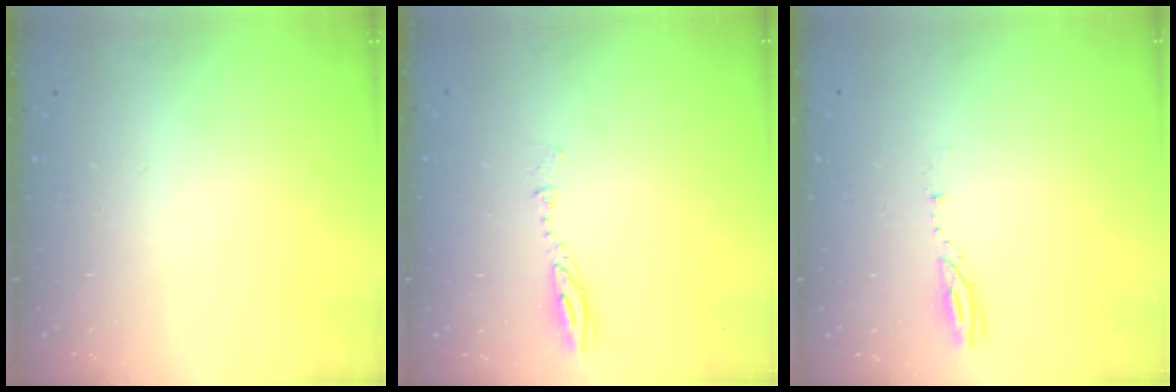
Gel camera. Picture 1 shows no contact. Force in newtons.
{"total": 3.8, "press": 3.8, "slide": 0.4}
{"total": 3.1, "press": 3.0, "slide": 0.3}